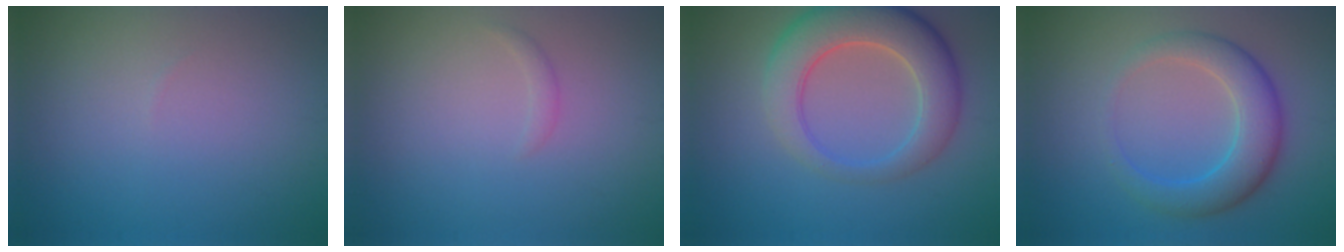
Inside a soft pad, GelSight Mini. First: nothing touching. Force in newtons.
{"total": 0.7, "press": 0.7, "slide": 0.0}
{"total": 7.4, "press": 7.3, "slide": 0.5}
{"total": 5.1, "press": 5.1, "slide": 0.2}